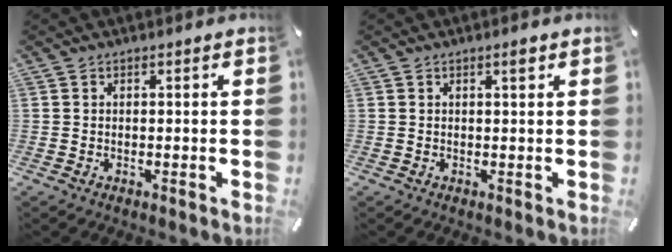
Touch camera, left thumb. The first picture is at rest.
{"total": 1.3, "force": [0.6, 0.1, 1.2], "torque": [-0.016, -0.001, 0.008]}